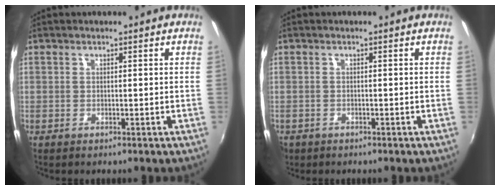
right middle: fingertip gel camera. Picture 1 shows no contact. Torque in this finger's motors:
{"motor_torque": [-0.17, -0.79, 0.14, 0.07]}